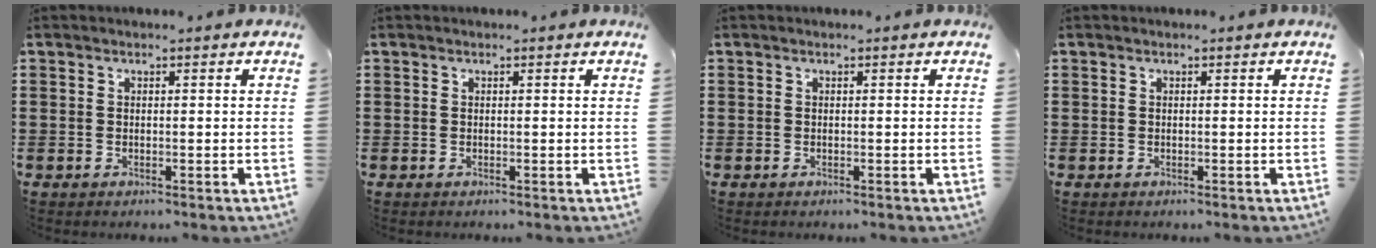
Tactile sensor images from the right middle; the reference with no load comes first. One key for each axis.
{"total": 0.0}
{"total": 0.0}
{"total": 0.0}